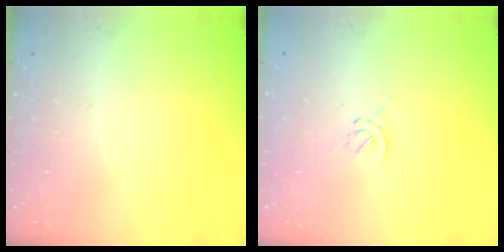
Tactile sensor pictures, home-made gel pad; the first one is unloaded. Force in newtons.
{"total": 0.0}